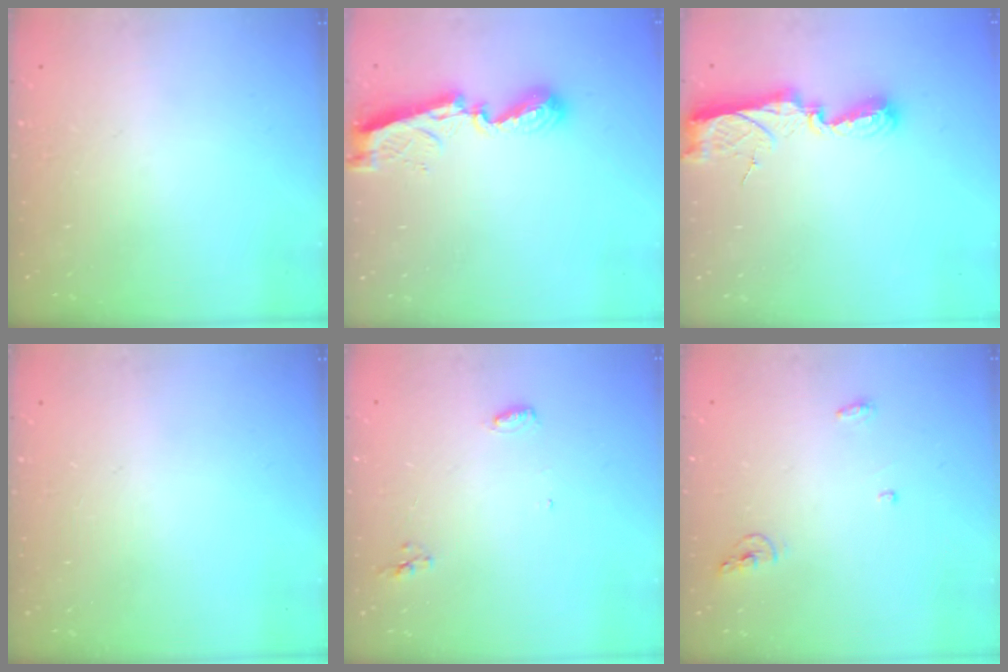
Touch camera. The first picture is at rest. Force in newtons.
{"total": 9.2, "press": 9.2, "slide": 0.6}
{"total": 9.8, "press": 9.7, "slide": 0.9}
{"total": 0.0}
{"total": 4.6, "press": 4.4, "slide": 1.1}
{"total": 4.8, "press": 4.7, "slide": 0.8}